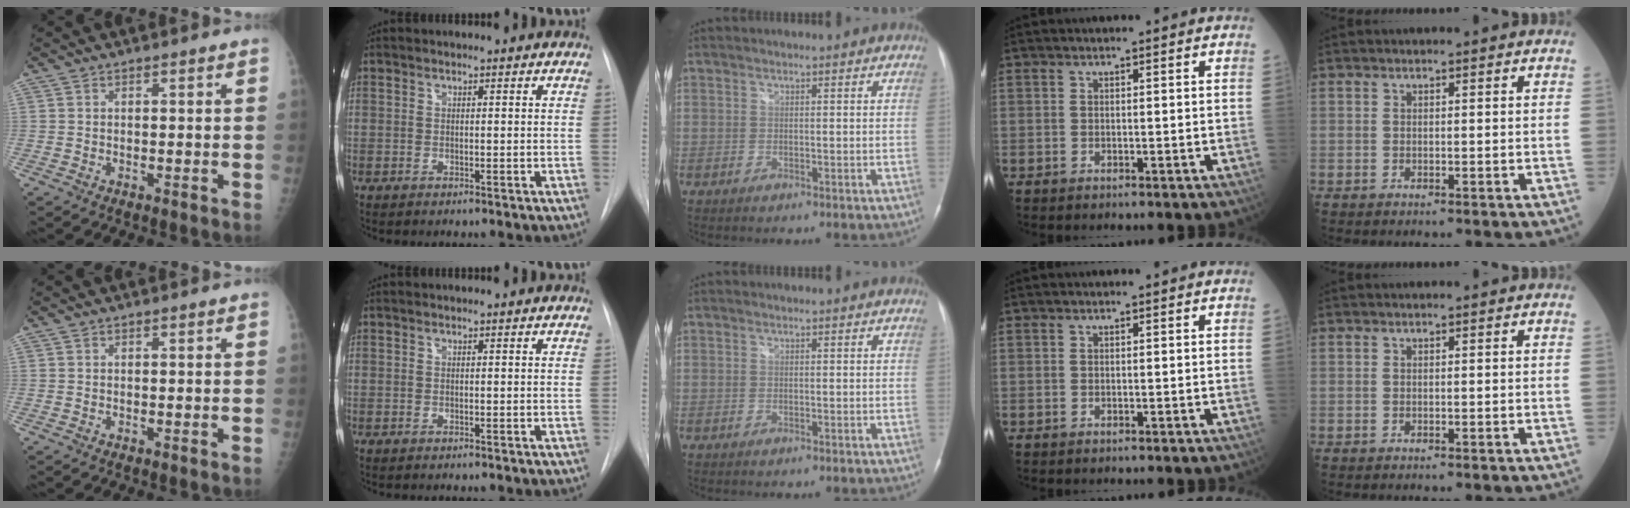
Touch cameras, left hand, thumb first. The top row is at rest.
{}